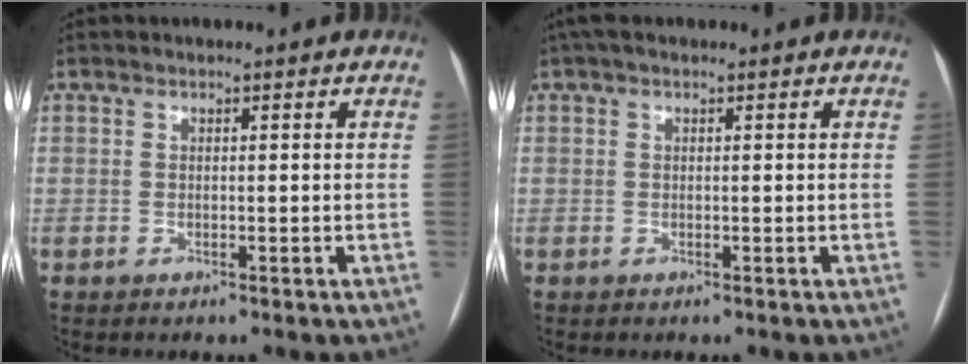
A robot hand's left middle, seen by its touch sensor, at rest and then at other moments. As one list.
[{"total": 2.3, "force": [1.4, 1.0, 1.5], "torque": [-0.031, 0.031, 0.025]}]